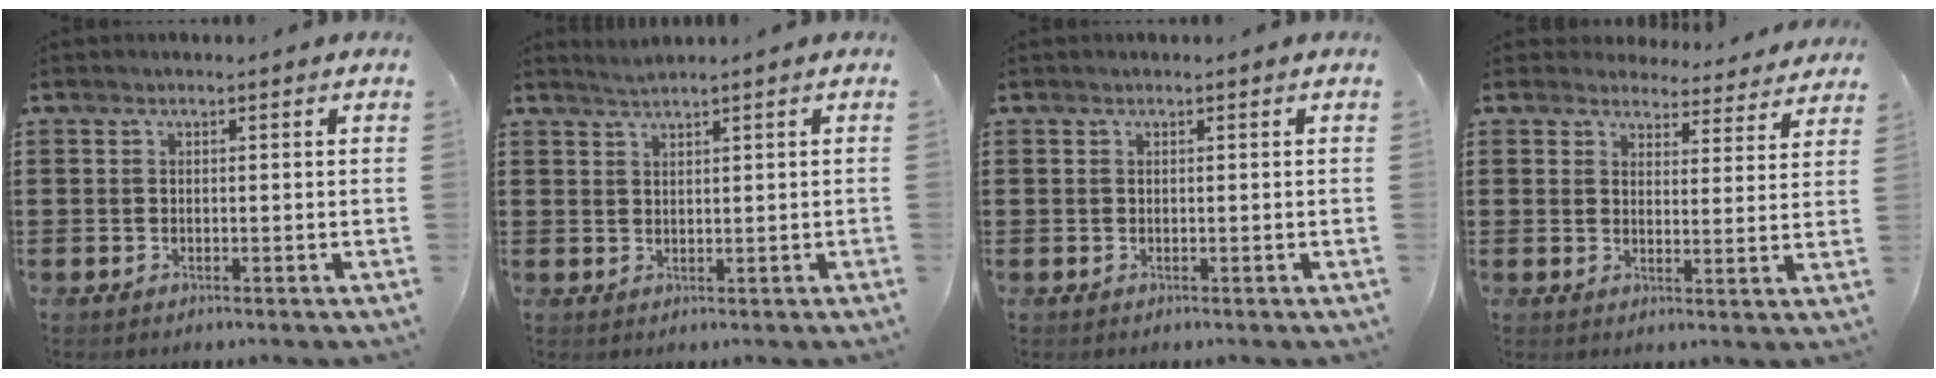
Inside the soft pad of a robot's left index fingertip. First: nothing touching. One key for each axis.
{"total": 1.3, "fx": 1.2, "fy": -0.2, "fz": 0.3, "tx": -0.008, "ty": 0.001, "tz": 0.023}
{"total": 0.0}
{"total": 4.4, "fx": 4.4, "fy": 0.7, "fz": 0.3, "tx": -0.019, "ty": -0.026, "tz": 0.077}